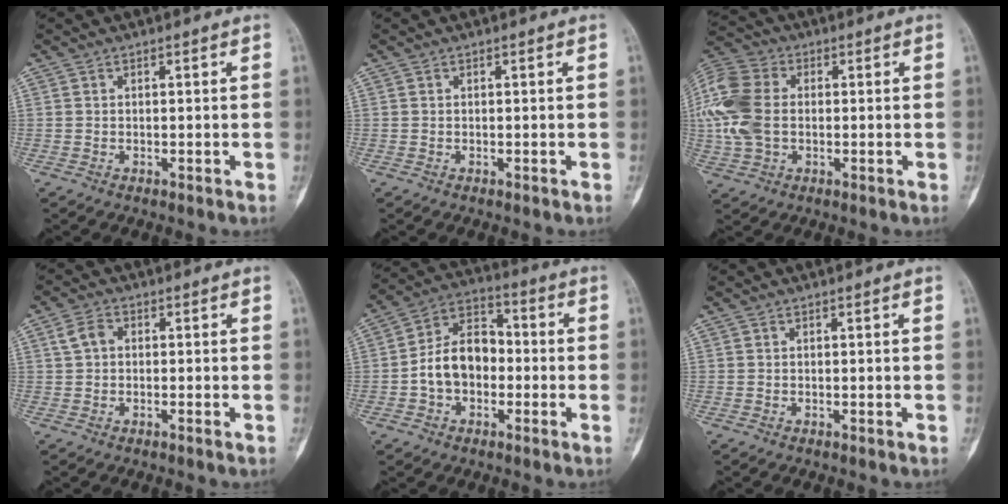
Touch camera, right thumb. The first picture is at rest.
{"total": 0.0}
{"total": 14.7, "force": [0.5, 10.3, 10.4], "torque": [-0.243, 0.017, 0.008]}
{"total": 4.8, "force": [1.0, 3.4, 3.2], "torque": [-0.057, 0.010, 0.014]}
{"total": 11.4, "force": [-1.7, 8.0, 8.0], "torque": [-0.124, 0.041, -0.043]}
{"total": 0.0}